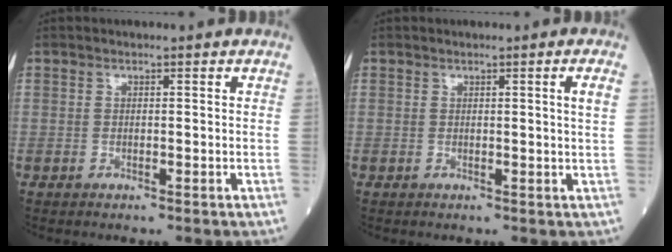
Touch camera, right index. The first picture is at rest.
{"total": 1.6, "force": [0.5, -0.7, 1.4], "torque": [-0.023, -0.007, 0.010]}